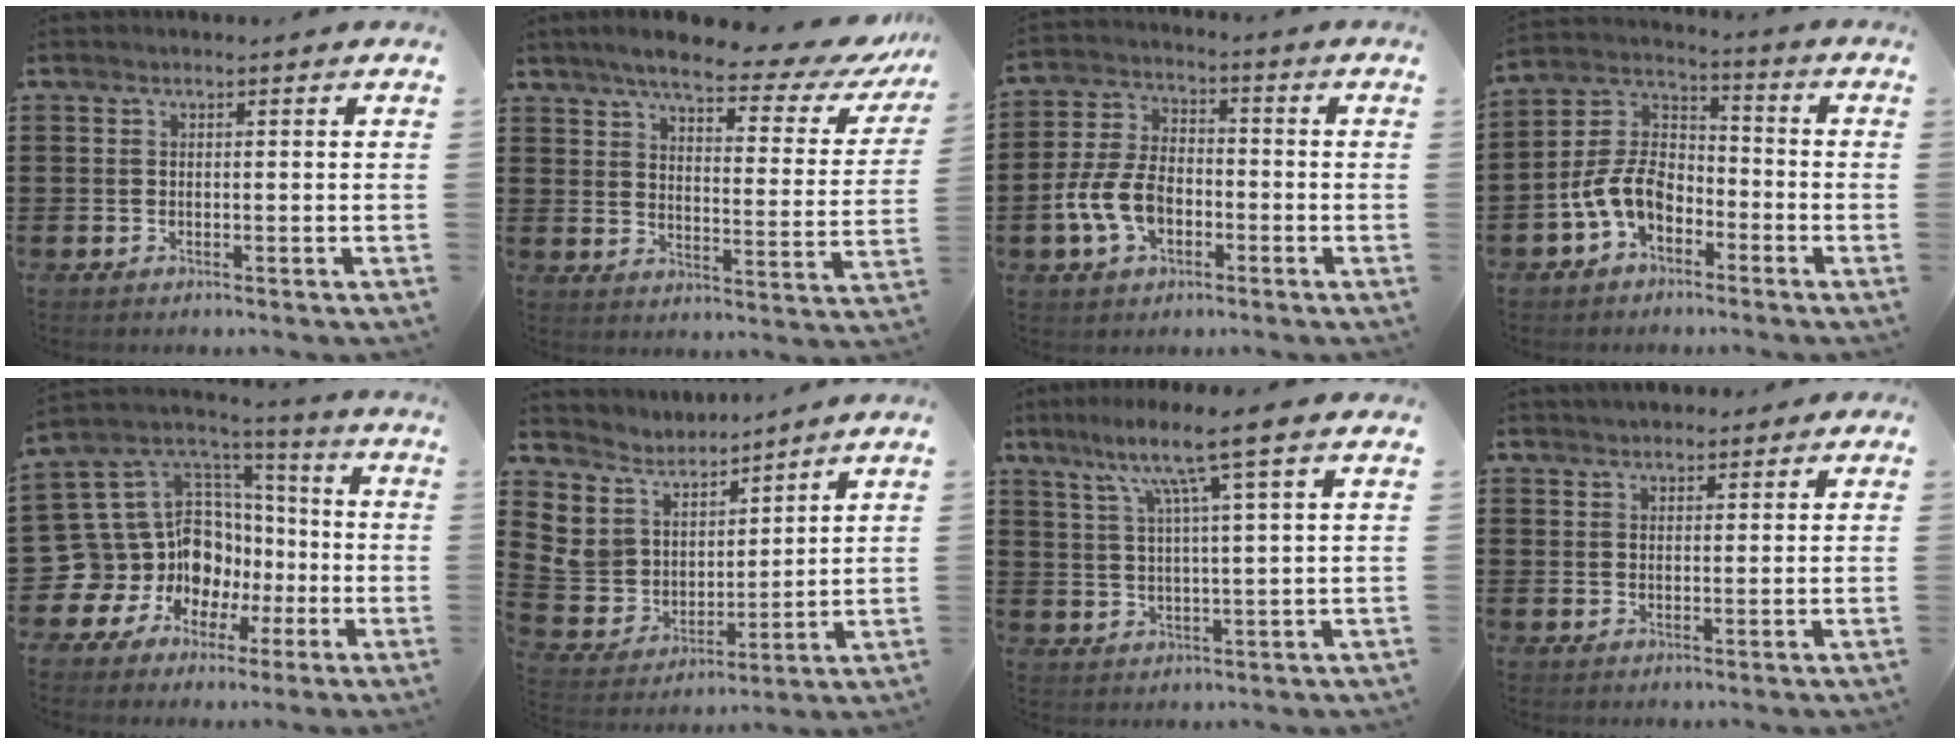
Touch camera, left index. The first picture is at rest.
{"total": 6.9, "force": [5.9, 0.9, 3.5], "torque": [-0.086, -0.035, 0.096]}
{"total": 8.3, "force": [-2.9, 5.0, 5.9], "torque": [-0.149, 0.003, -0.063]}
{"total": 8.4, "force": [-4.1, 5.3, 5.1], "torque": [-0.141, -0.001, -0.090]}
{"total": 14.8, "force": [-3.4, 13.6, 4.7], "torque": [-0.134, -0.027, -0.029]}
{"total": 7.2, "force": [4.5, 5.5, 0.9], "torque": [-0.081, -0.042, 0.083]}
{"total": 8.2, "force": [4.9, -0.3, 6.6], "torque": [-0.143, -0.009, 0.078]}
{"total": 2.1, "force": [1.9, 0.9, 0.4], "torque": [-0.013, 0.007, 0.036]}